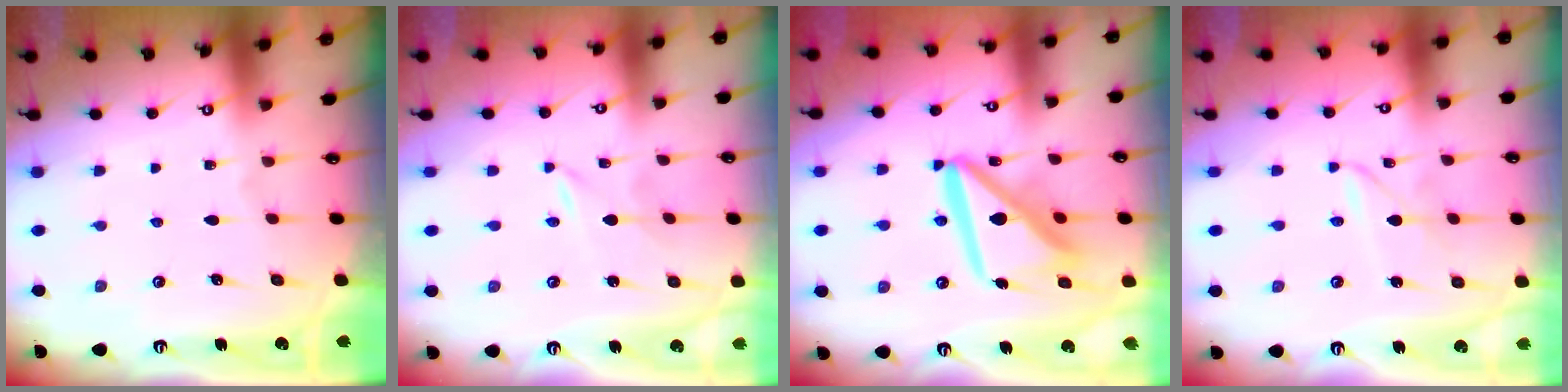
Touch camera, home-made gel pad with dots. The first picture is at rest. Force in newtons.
{"total": 0.0}
{"total": 14.9, "press": 14.8, "slide": 1.8}
{"total": 2.1, "press": 2.1, "slide": 0.1}